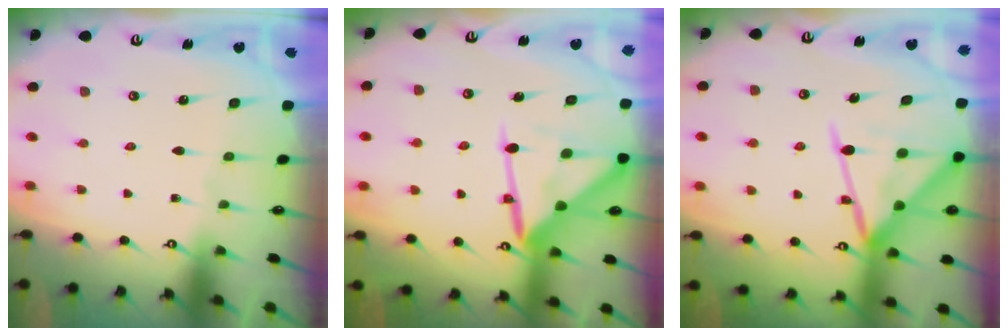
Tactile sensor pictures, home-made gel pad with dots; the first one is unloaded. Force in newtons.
{"total": 12.3, "press": 12.3, "slide": 0.9}
{"total": 17.0, "press": 16.9, "slide": 1.4}